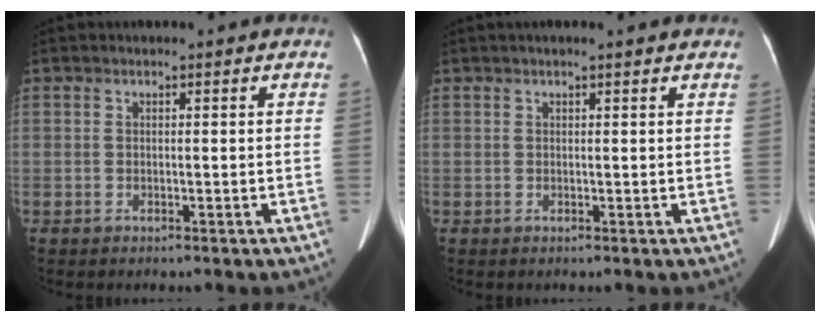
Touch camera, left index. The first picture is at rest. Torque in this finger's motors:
{"motor_torque": [-0.28, -0.23, -0.08, -0.01]}